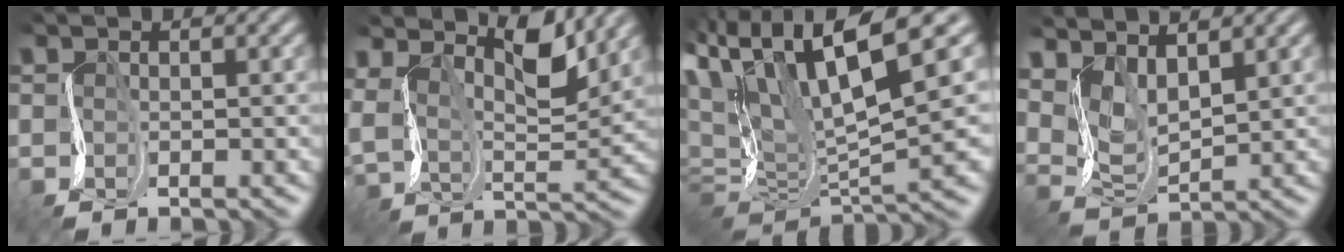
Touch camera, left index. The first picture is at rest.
{"total": 7.1, "force": [5.1, 2.5, 4.2], "torque": [-0.084, 0.006, 0.088]}
{"total": 13.2, "force": [5.9, 3.8, 11.1], "torque": [-0.214, 0.026, 0.117]}
{"total": 4.4, "force": [3.4, 1.7, 2.1], "torque": [-0.056, 0.001, 0.074]}